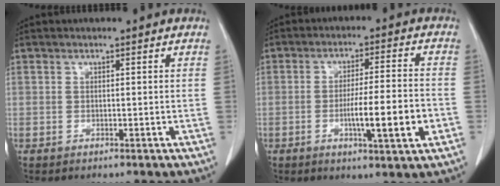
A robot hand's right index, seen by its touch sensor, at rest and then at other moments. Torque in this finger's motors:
{"motor_torque": [1.19, -0.78, 0.68, 0.15]}